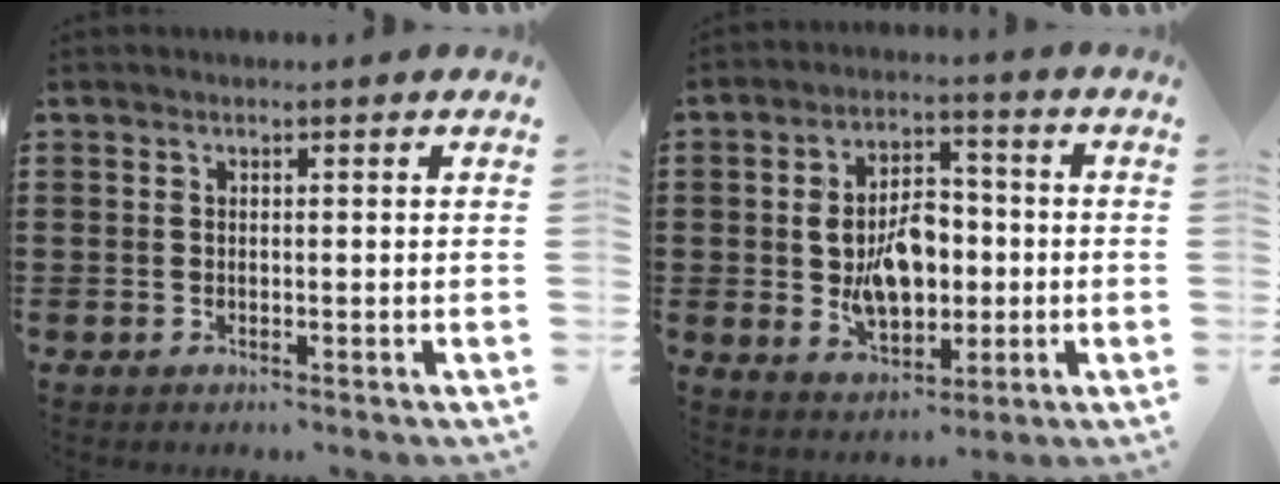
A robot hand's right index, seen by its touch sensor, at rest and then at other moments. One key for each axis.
{"total": 9.3, "fx": -0.7, "fy": 6.0, "fz": 7.1, "tx": -0.121, "ty": 0.006, "tz": -0.017}